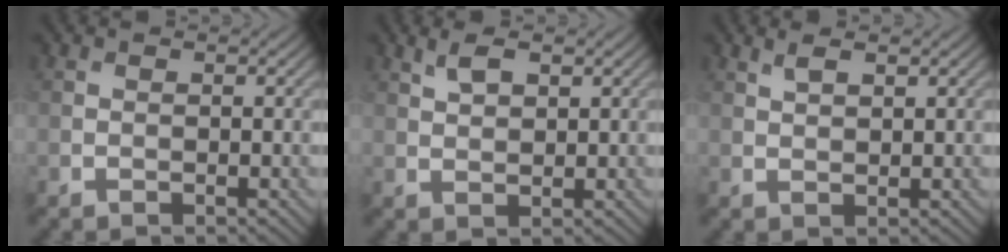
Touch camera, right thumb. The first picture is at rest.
{"total": 2.9, "force": [1.7, 1.2, 2.1], "torque": [-0.048, 0.002, 0.037]}
{"total": 1.9, "force": [1.3, 0.5, 1.3], "torque": [-0.031, 0.000, 0.029]}